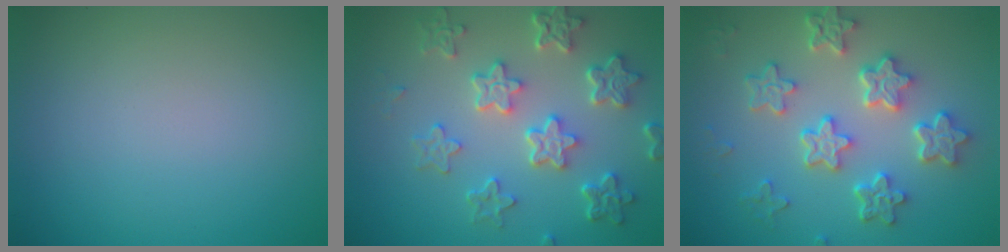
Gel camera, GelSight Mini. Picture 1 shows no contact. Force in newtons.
{"total": 6.0, "press": 4.7, "slide": 3.8}
{"total": 5.9, "press": 4.8, "slide": 3.4}